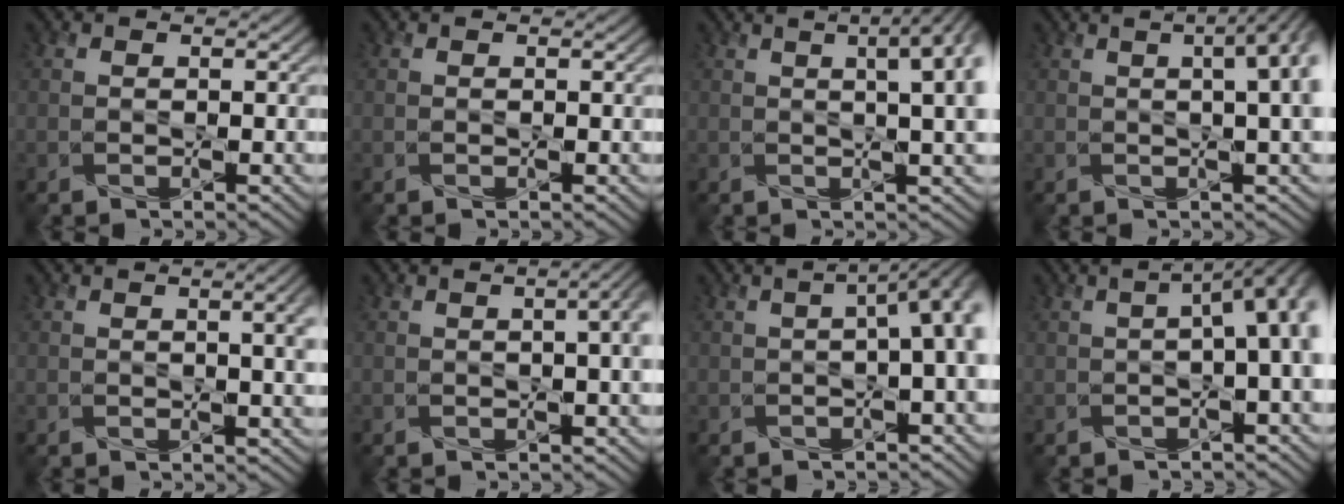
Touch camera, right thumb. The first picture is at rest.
{"total": 0.0}
{"total": 8.7, "force": [2.2, 2.7, 7.9], "torque": [-0.088, 0.033, 0.016]}
{"total": 7.9, "force": [1.2, 2.2, 7.5], "torque": [-0.087, 0.023, 0.006]}
{"total": 4.4, "force": [0.9, 1.1, 4.2], "torque": [-0.053, 0.008, 0.016]}
{"total": 4.6, "force": [0.1, 1.4, 4.3], "torque": [-0.050, 0.011, -0.001]}
{"total": 9.5, "force": [-0.7, 3.6, 8.7], "torque": [-0.114, 0.001, -0.016]}
{"total": 9.9, "force": [-0.4, 3.7, 9.1], "torque": [-0.117, 0.004, -0.011]}